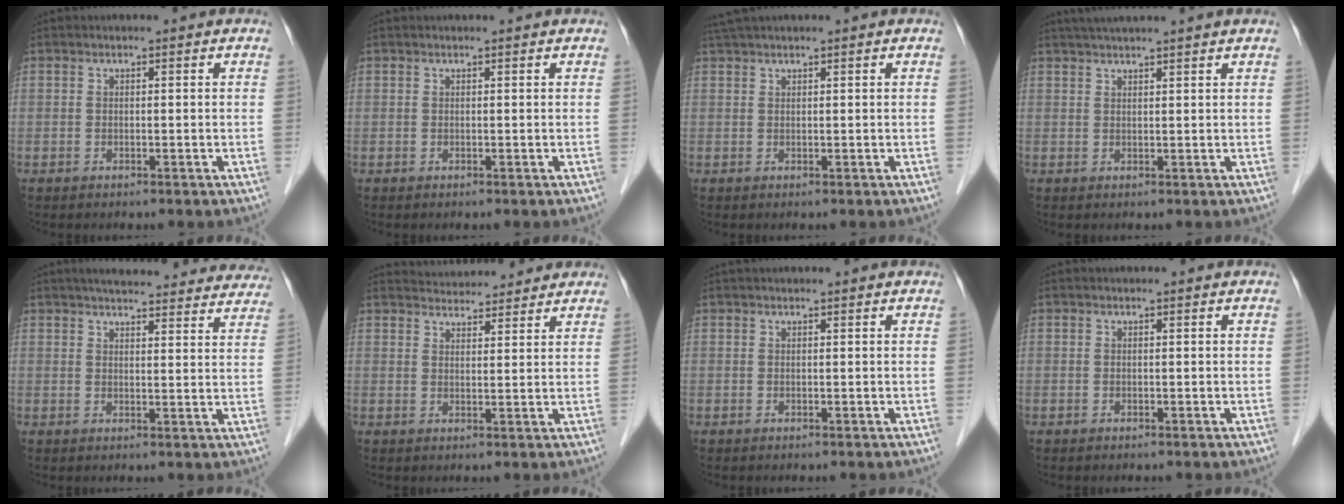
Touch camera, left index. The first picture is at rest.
{"total": 0.9, "force": [0.9, 0.0, 0.2], "torque": [-0.006, 0.008, 0.011]}
{"total": 2.5, "force": [2.1, -0.3, 1.2], "torque": [-0.021, 0.026, 0.044]}
{"total": 6.4, "force": [5.5, -0.8, 3.2], "torque": [-0.048, 0.032, 0.081]}
{"total": 23.1, "force": [21.4, 4.2, 7.9], "torque": [-0.099, -0.008, 0.250]}
{"total": 8.3, "force": [8.0, 1.6, 1.6], "torque": [-0.020, 0.022, 0.105]}
{"total": 1.2, "force": [1.1, -0.1, 0.5], "torque": [-0.006, 0.023, 0.022]}
{"total": 0.0}